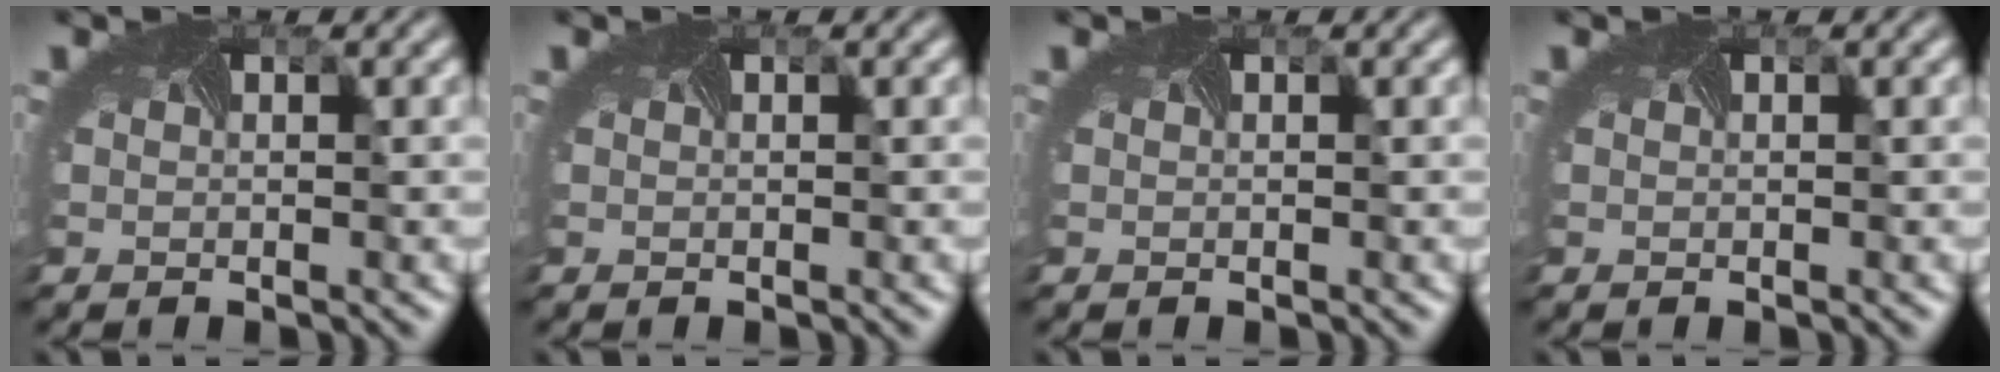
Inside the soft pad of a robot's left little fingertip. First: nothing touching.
{"total": 0.0}
{"total": 0.0}
{"total": 0.0}